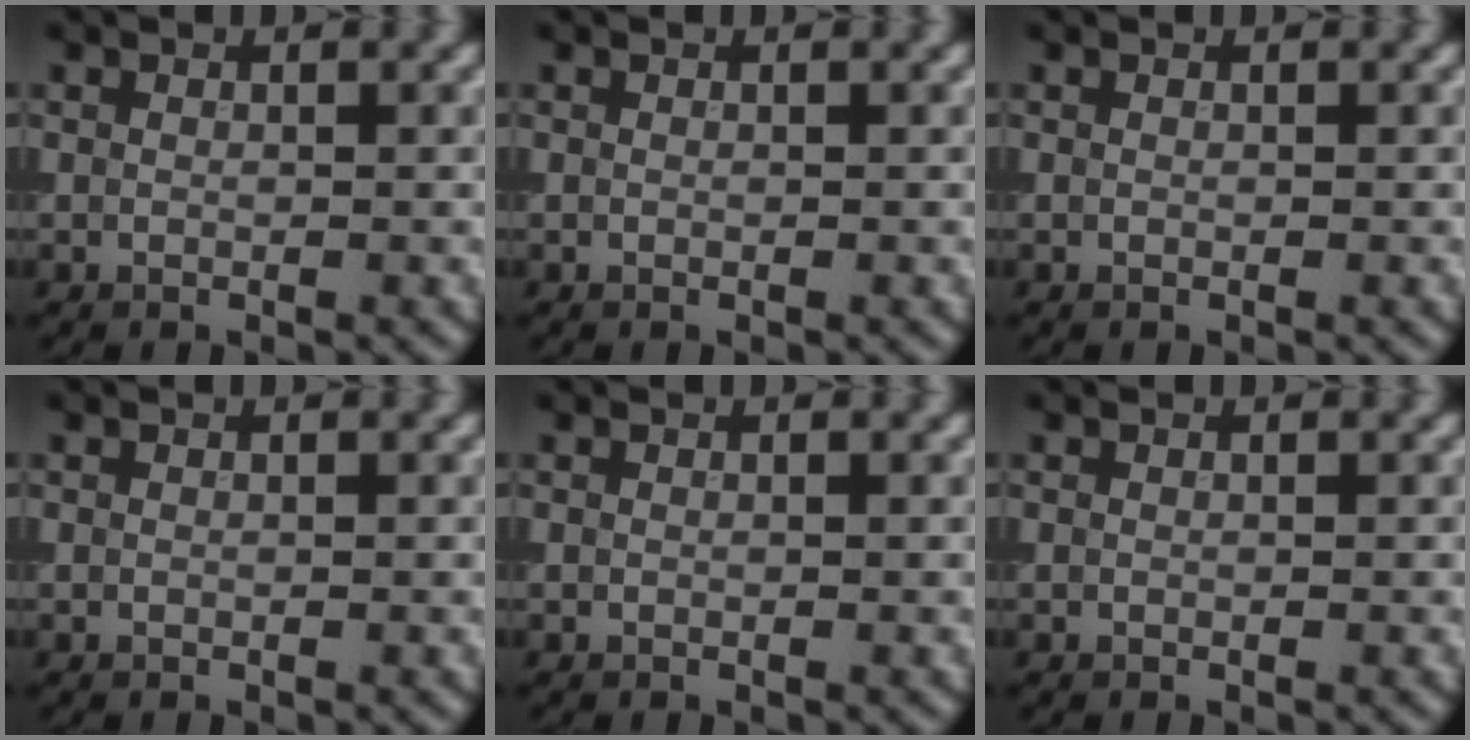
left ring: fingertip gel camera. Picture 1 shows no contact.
{"total": 0.0}
{"total": 0.0}
{"total": 0.0}
{"total": 0.0}
{"total": 0.0}